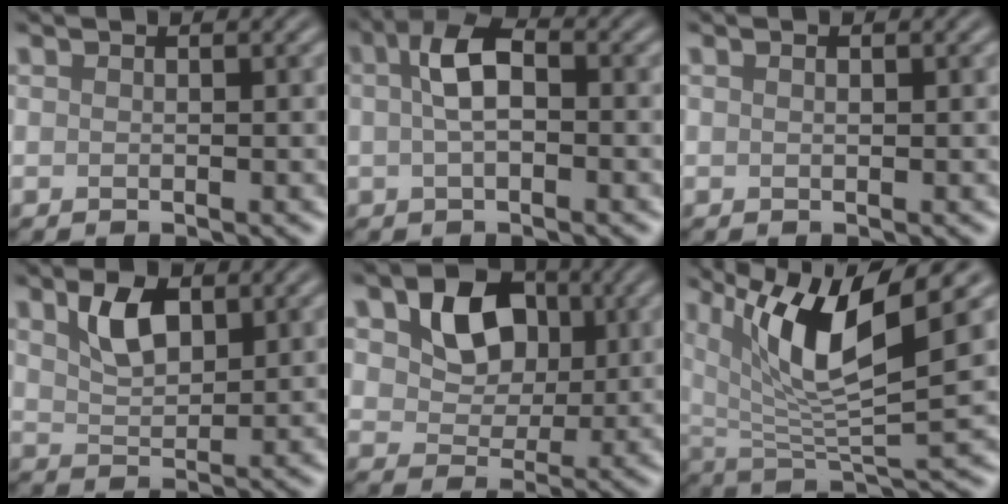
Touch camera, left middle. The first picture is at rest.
{"total": 3.6, "force": [0.3, 1.7, 3.2], "torque": [-0.061, 0.009, -0.003]}
{"total": 0.0}
{"total": 3.5, "force": [1.9, 1.8, 2.3], "torque": [-0.051, 0.003, 0.038]}
{"total": 5.9, "force": [1.9, 4.4, 3.4], "torque": [-0.070, -0.001, 0.021]}
{"total": 9.6, "force": [4.8, 2.4, 8.0], "torque": [-0.148, -0.006, 0.092]}